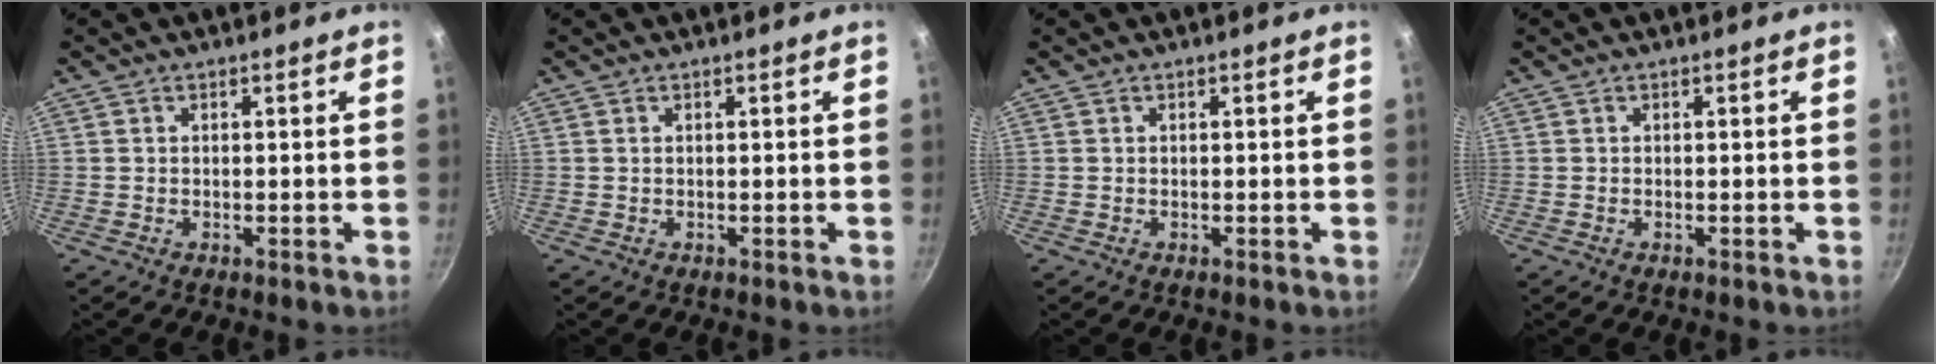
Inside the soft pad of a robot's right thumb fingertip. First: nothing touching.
{"total": 0.0}
{"total": 0.0}
{"total": 0.0}